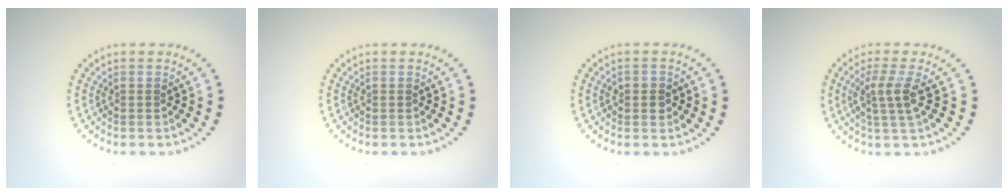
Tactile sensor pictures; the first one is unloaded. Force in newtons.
{"total": 0.0}
{"total": 1.4, "press": 1.4, "slide": 0.4}
{"total": 2.7, "press": 2.0, "slide": 1.8}